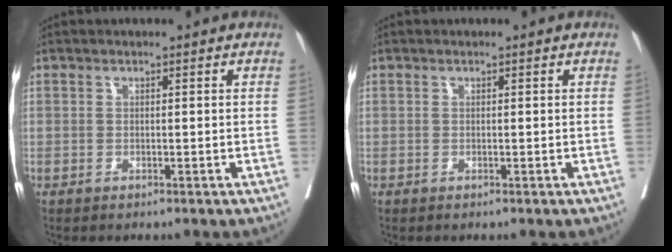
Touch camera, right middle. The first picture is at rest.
{"total": 0.0}